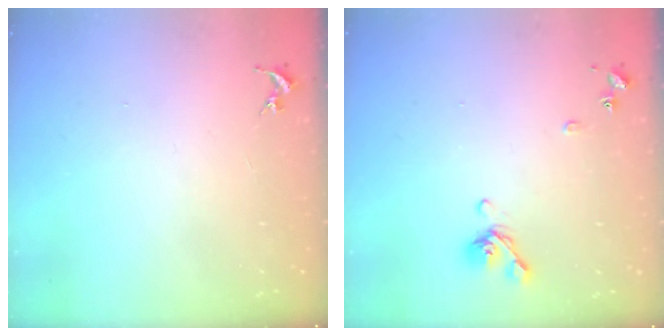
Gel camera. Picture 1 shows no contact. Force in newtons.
{"total": 8.6, "press": 8.4, "slide": 1.4}